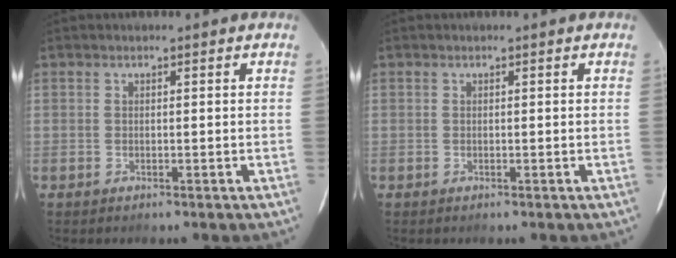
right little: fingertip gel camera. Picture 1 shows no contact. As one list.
[{"total": 0.0}]